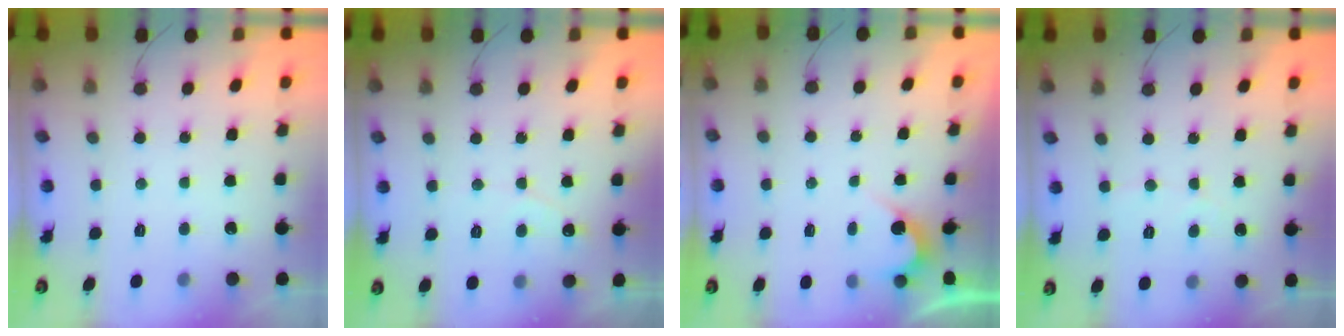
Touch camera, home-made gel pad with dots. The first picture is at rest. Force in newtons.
{"total": 2.9, "press": 2.9, "slide": 0.2}
{"total": 2.4, "press": 2.4, "slide": 0.1}
{"total": 2.4, "press": 2.4, "slide": 0.2}